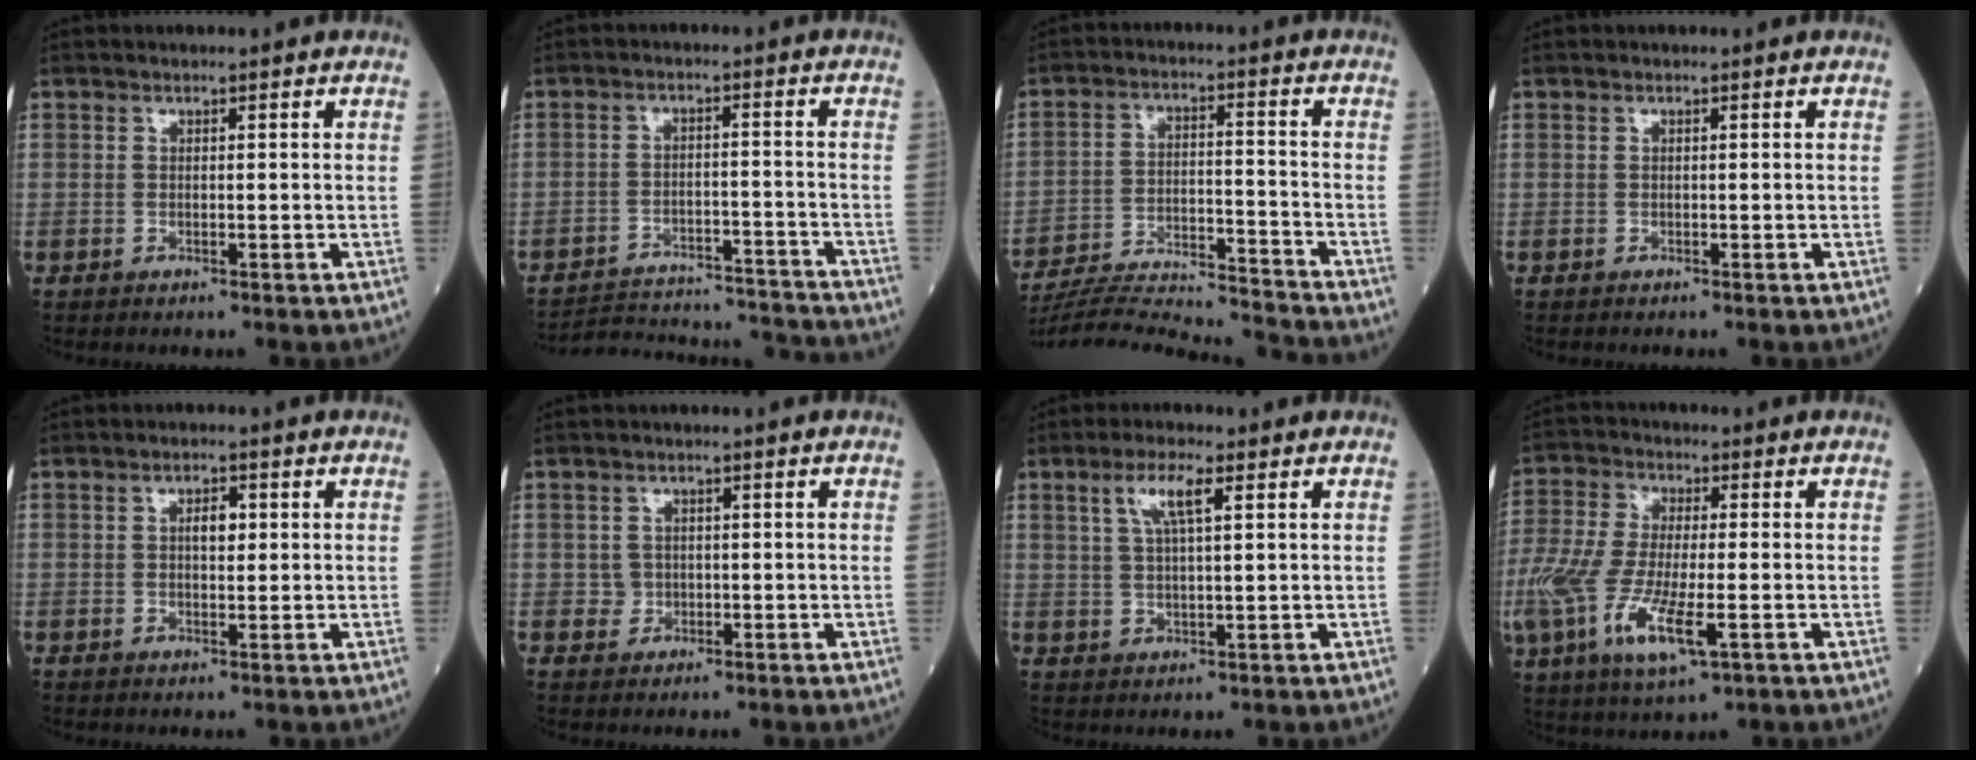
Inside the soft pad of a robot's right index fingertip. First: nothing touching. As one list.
[{"total": 16.5, "force": [-16.2, 1.0, 2.7], "torque": [-0.048, 0.006, -0.222]}, {"total": 19.2, "force": [-18.5, -0.6, 5.0], "torque": [-0.100, -0.013, -0.287]}, {"total": 0.0}, {"total": 2.5, "force": [0.5, 1.1, 2.2], "torque": [-0.034, 0.002, 0.007]}, {"total": 1.6, "force": [-0.2, 1.6, 0.2], "torque": [-0.001, 0.005, -0.001]}, {"total": 5.1, "force": [2.3, 0.7, 4.5], "torque": [-0.093, 0.008, 0.046]}, {"total": 16.6, "force": [-5.5, 4.9, 14.9], "torque": [-0.358, -0.041, -0.101]}]